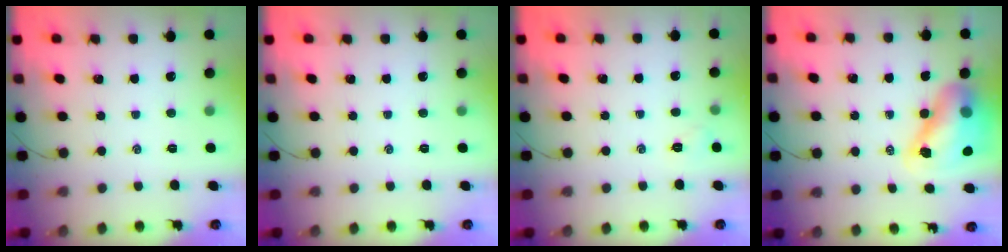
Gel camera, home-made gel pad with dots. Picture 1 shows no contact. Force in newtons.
{"total": 0.0}
{"total": 4.6, "press": 4.4, "slide": 1.3}
{"total": 12.8, "press": 12.4, "slide": 3.4}